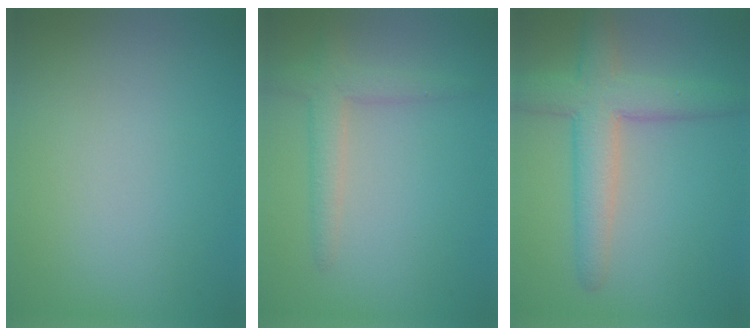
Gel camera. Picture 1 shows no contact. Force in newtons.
{"total": 2.7, "press": 2.7, "slide": 0.2}
{"total": 5.8, "press": 5.8, "slide": 0.2}